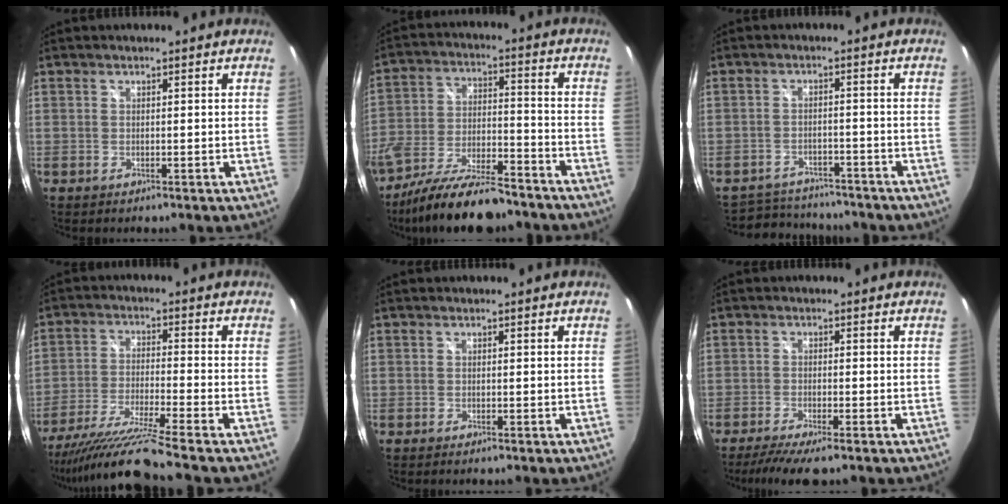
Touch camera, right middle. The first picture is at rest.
{"total": 17.9, "force": [-13.7, 5.3, 10.2], "torque": [-0.200, -0.033, -0.228]}
{"total": 8.7, "force": [-8.0, 3.1, 1.5], "torque": [-0.046, 0.010, -0.117]}
{"total": 13.6, "force": [-11.3, -2.0, 7.2], "torque": [-0.146, -0.035, -0.203]}
{"total": 0.8, "force": [-0.7, 0.0, 0.4], "torque": [-0.006, -0.003, -0.013]}
{"total": 6.8, "force": [-5.4, 0.4, 4.0], "torque": [-0.094, -0.025, -0.094]}